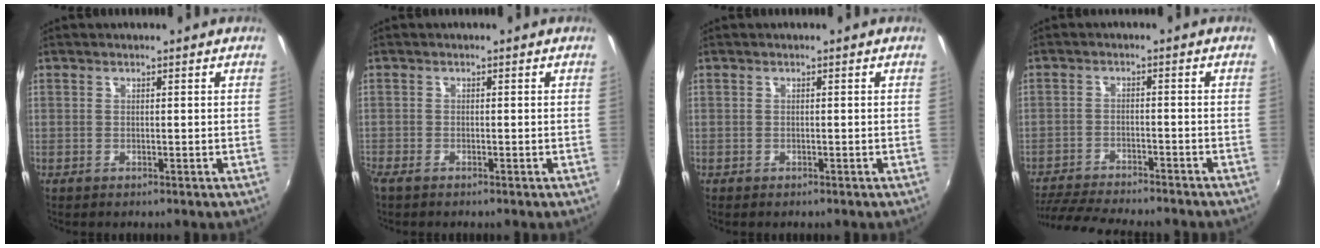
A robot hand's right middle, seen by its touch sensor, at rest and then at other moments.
{"total": 1.8, "force": [-1.5, 0.6, 0.8], "torque": [-0.021, -0.008, -0.029]}
{"total": 0.6, "force": [-0.4, 0.4, 0.1], "torque": [-0.003, -0.003, -0.008]}
{"total": 13.1, "force": [-11.8, 1.8, 5.4], "torque": [-0.124, -0.024, -0.187]}